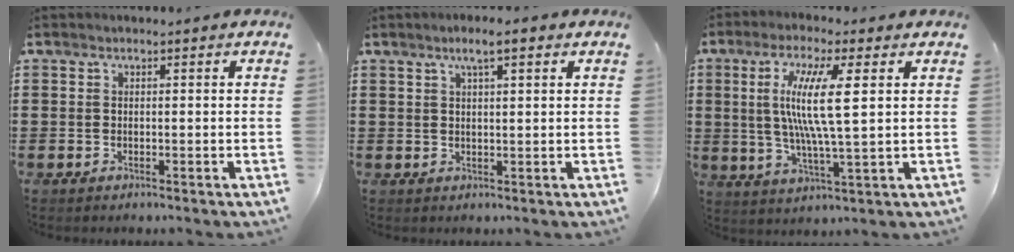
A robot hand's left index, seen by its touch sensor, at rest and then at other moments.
{"total": 3.6, "force": [2.0, 0.6, 2.9], "torque": [-0.061, 0.006, 0.034]}
{"total": 10.4, "force": [2.4, 1.2, 10.0], "torque": [-0.201, 0.000, 0.036]}